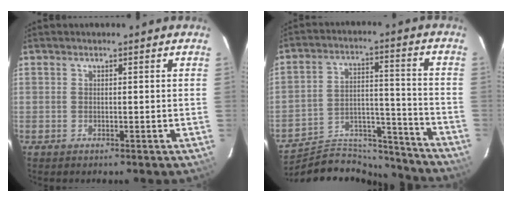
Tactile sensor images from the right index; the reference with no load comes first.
{"total": 19.6, "force": [-18.3, 6.0, 3.4], "torque": [-0.067, 0.051, -0.264]}